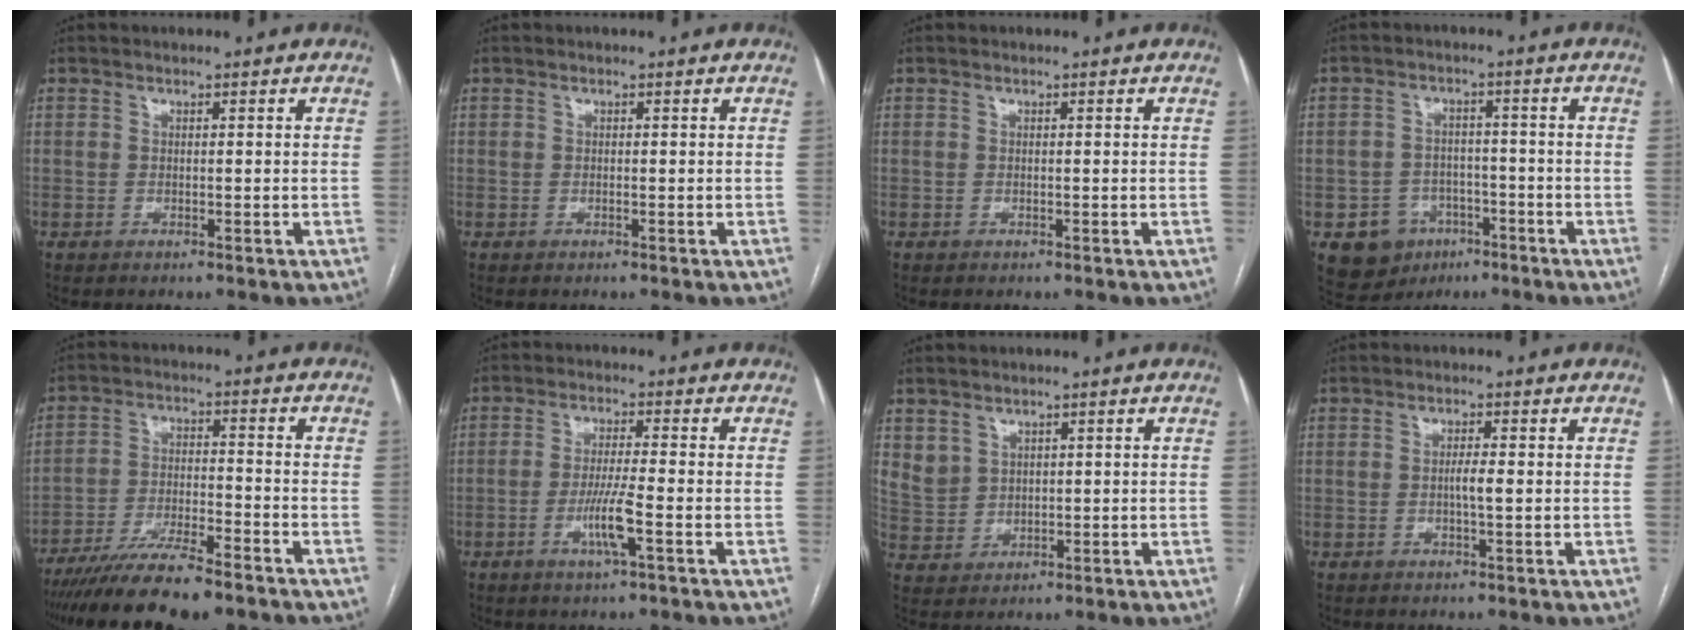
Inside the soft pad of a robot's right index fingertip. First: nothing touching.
{"total": 0.0}
{"total": 0.0}
{"total": 7.8, "force": [-3.6, 6.6, 2.0], "torque": [-0.041, 0.010, -0.044]}
{"total": 13.8, "force": [-11.1, 1.9, 8.0], "torque": [-0.141, -0.027, -0.185]}
{"total": 5.7, "force": [-2.1, -0.3, 5.3], "torque": [-0.100, -0.010, -0.040]}
{"total": 4.4, "force": [2.5, 3.5, 0.9], "torque": [-0.020, 0.004, 0.063]}
{"total": 2.1, "force": [-0.1, 0.1, 2.1], "torque": [-0.041, 0.000, -0.002]}